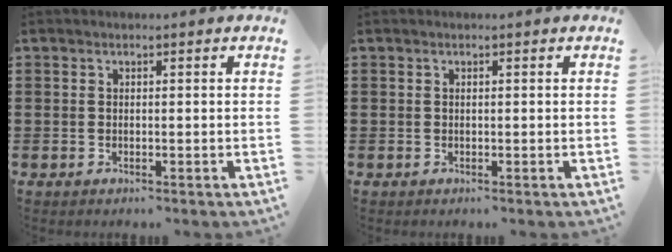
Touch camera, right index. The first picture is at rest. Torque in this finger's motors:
{"motor_torque": [-0.22, 0.08, 0.00, -0.01]}